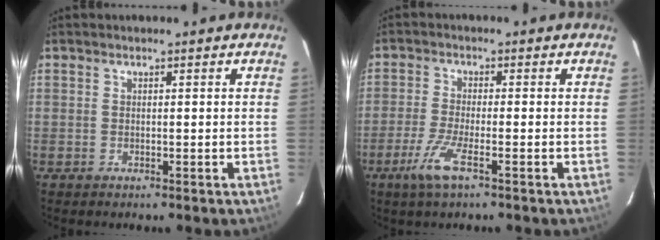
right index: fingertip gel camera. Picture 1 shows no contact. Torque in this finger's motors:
{"motor_torque": [0.23, -0.18, 0.12, 0.04]}